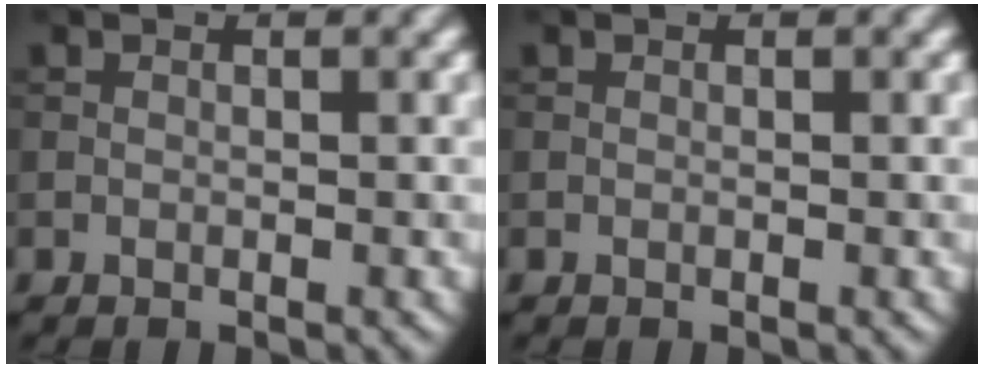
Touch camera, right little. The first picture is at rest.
{"total": 0.0}